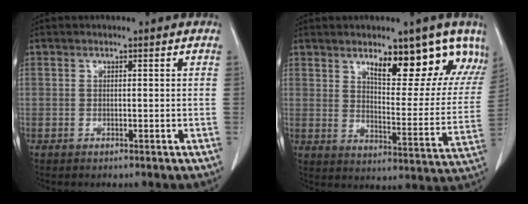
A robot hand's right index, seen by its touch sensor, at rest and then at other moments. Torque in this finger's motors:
{"motor_torque": [0.99, 0.99, 0.23, 0.11]}